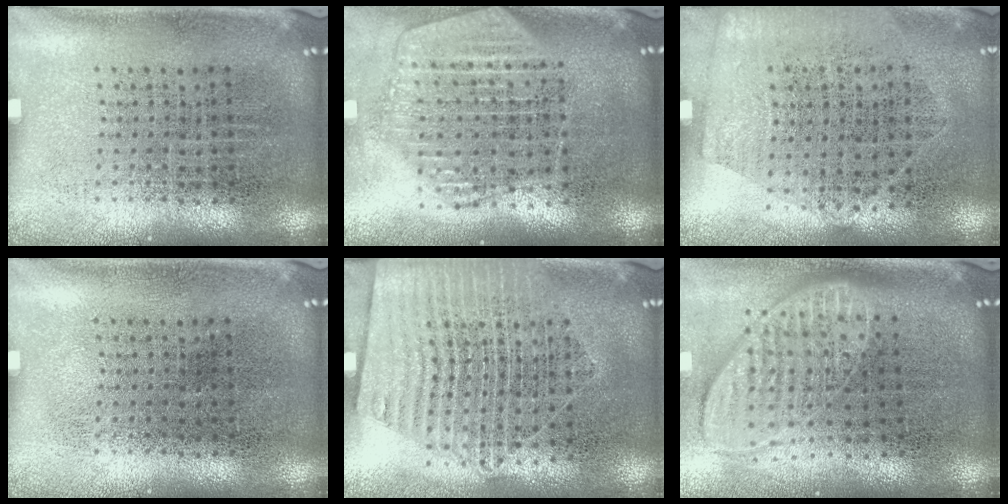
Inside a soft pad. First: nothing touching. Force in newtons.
{"total": 2.1, "press": 1.9, "slide": 0.9}
{"total": 1.4, "press": 1.2, "slide": 0.7}
{"total": 0.0}
{"total": 1.6, "press": 1.5, "slide": 0.6}
{"total": 1.9, "press": 1.5, "slide": 1.1}